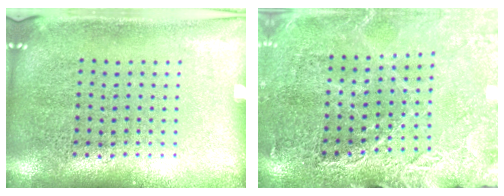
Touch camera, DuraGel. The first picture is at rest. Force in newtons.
{"total": 2.8, "press": 2.8, "slide": 0.3}